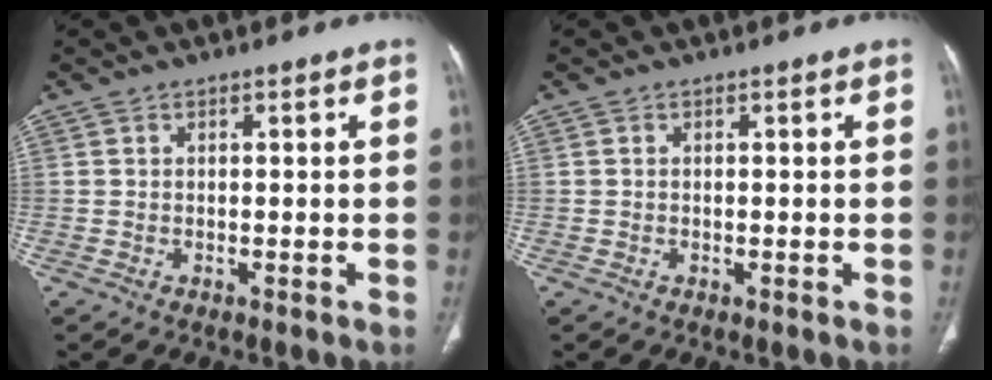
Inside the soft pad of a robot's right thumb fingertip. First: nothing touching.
{"total": 0.0}